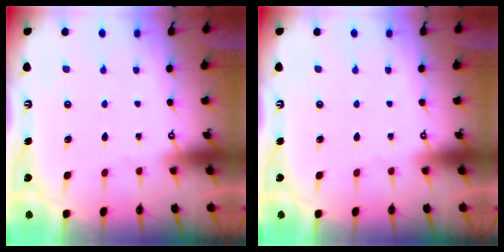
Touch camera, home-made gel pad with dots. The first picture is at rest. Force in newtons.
{"total": 0.0}